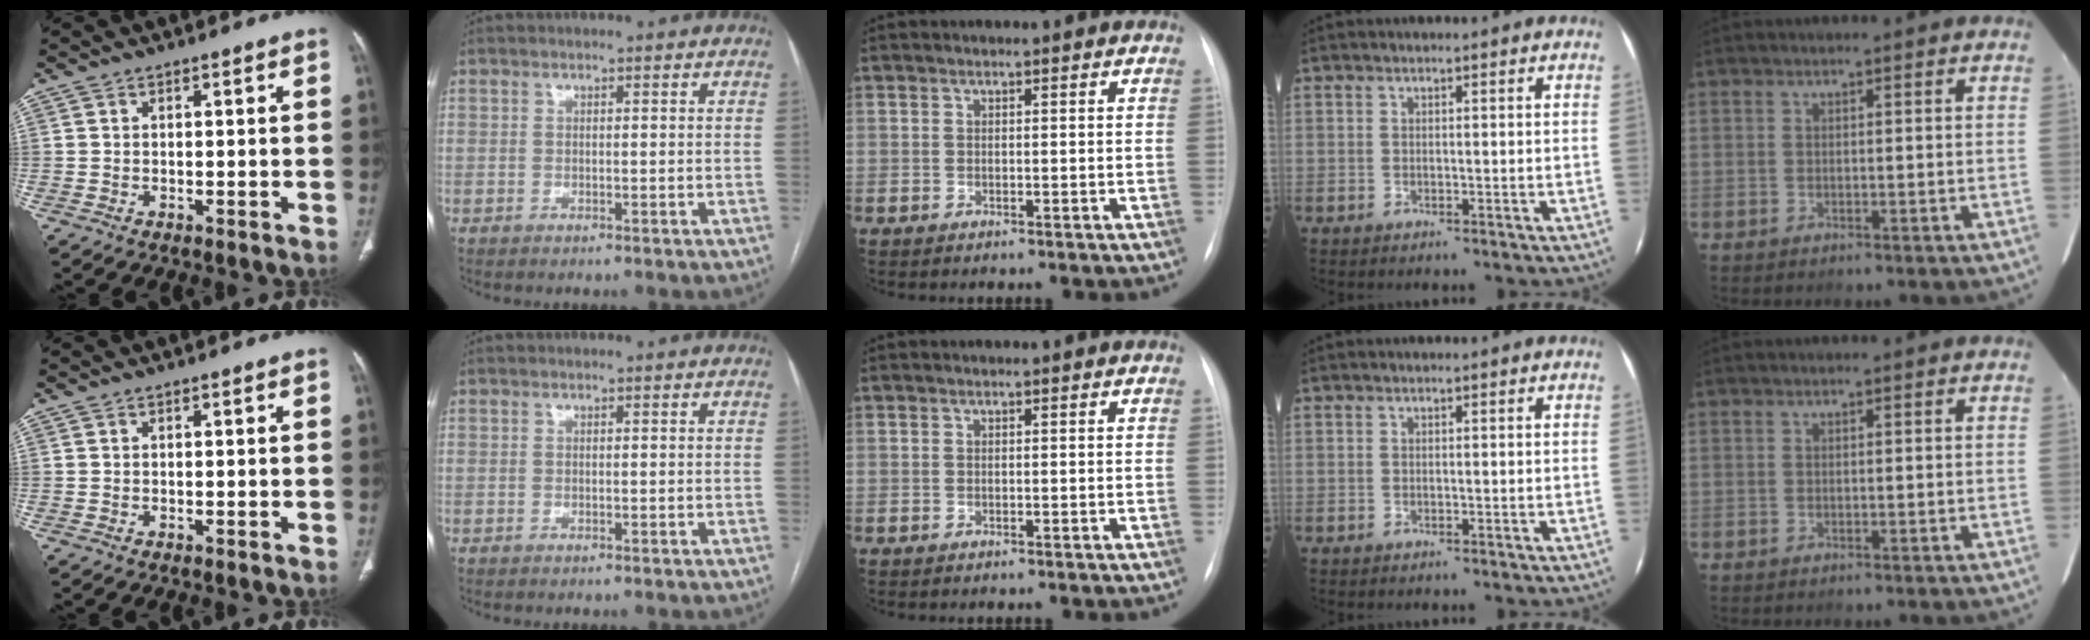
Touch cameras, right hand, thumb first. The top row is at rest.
{}